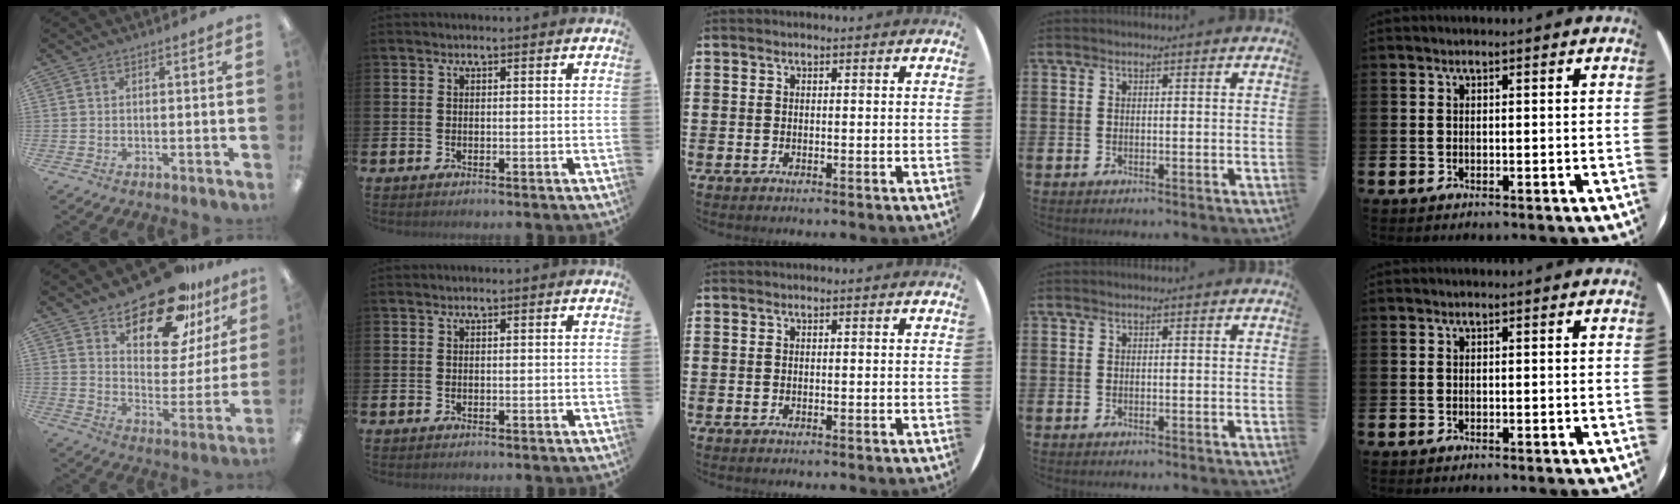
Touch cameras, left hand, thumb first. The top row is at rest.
{"thumb": {"total": 20.4, "force": [16.2, 8.2, 9.3], "torque": [-0.143, -0.116, 0.280]}}